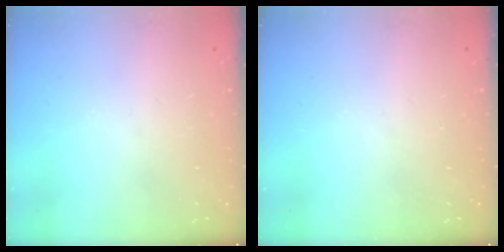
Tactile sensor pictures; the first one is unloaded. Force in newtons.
{"total": 0.0}